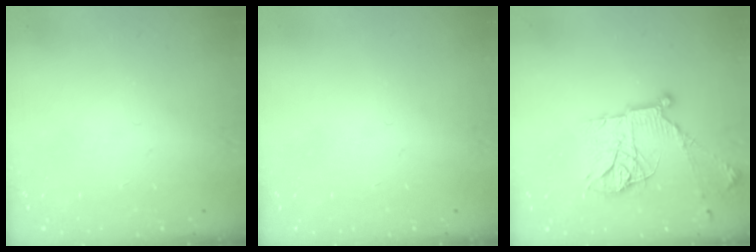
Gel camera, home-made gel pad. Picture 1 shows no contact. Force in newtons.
{"total": 0.0}
{"total": 16.6, "press": 16.6, "slide": 1.3}